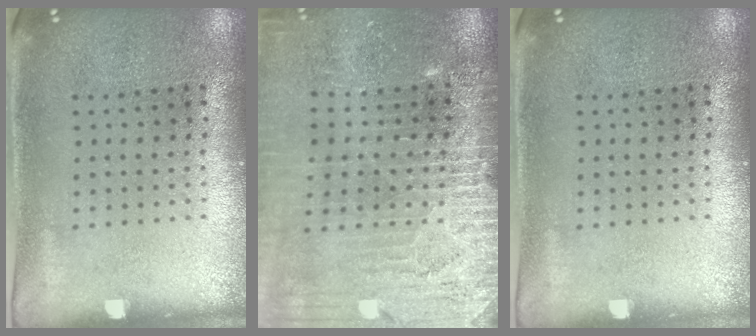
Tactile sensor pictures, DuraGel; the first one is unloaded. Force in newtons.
{"total": 3.4, "press": 3.2, "slide": 1.2}
{"total": 0.0}